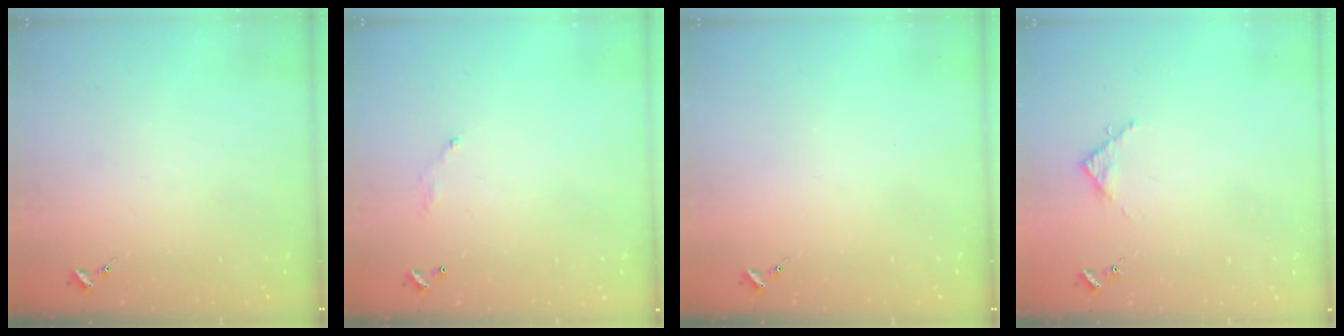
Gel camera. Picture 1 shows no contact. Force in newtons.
{"total": 4.0, "press": 4.0, "slide": 0.2}
{"total": 0.0}
{"total": 3.1, "press": 3.1, "slide": 0.4}